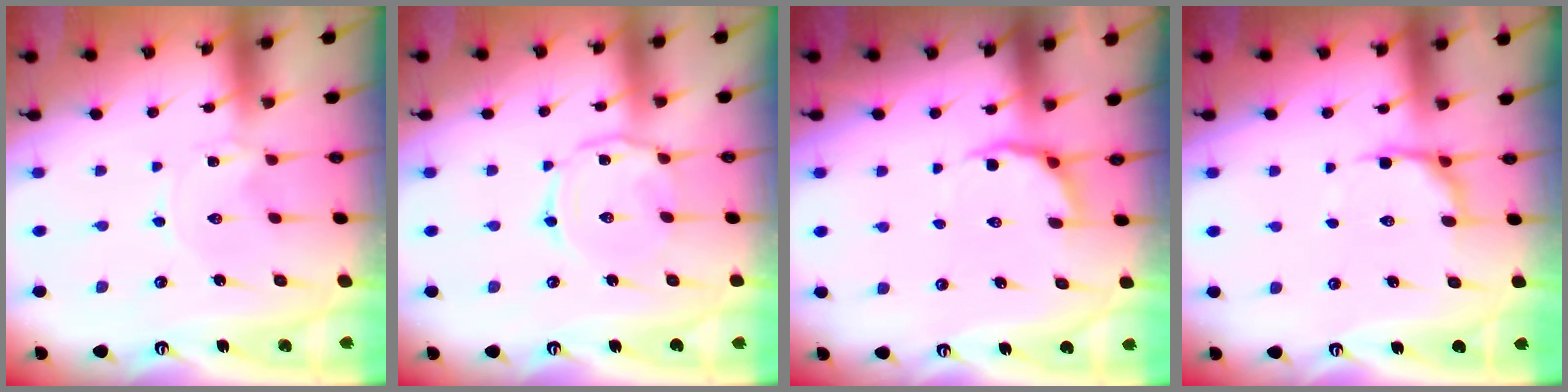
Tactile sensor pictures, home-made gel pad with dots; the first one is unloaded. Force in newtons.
{"total": 5.2, "press": 5.1, "slide": 0.4}
{"total": 3.6, "press": 2.7, "slide": 2.3}
{"total": 5.9, "press": 5.3, "slide": 2.5}